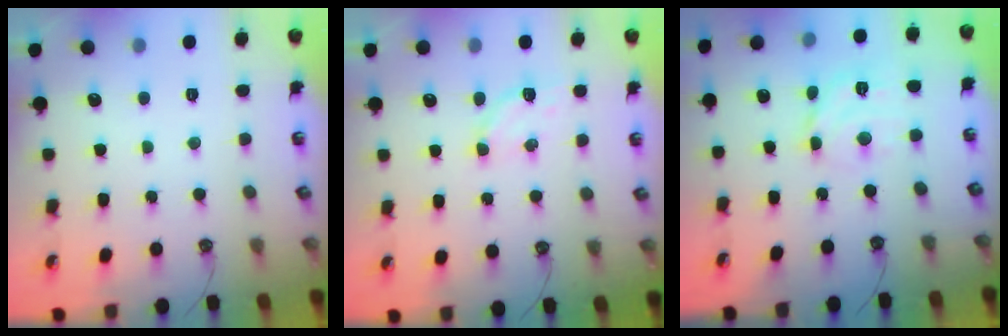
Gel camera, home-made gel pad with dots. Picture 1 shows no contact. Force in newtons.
{"total": 3.1, "press": 3.1, "slide": 0.5}
{"total": 10.6, "press": 10.5, "slide": 1.3}